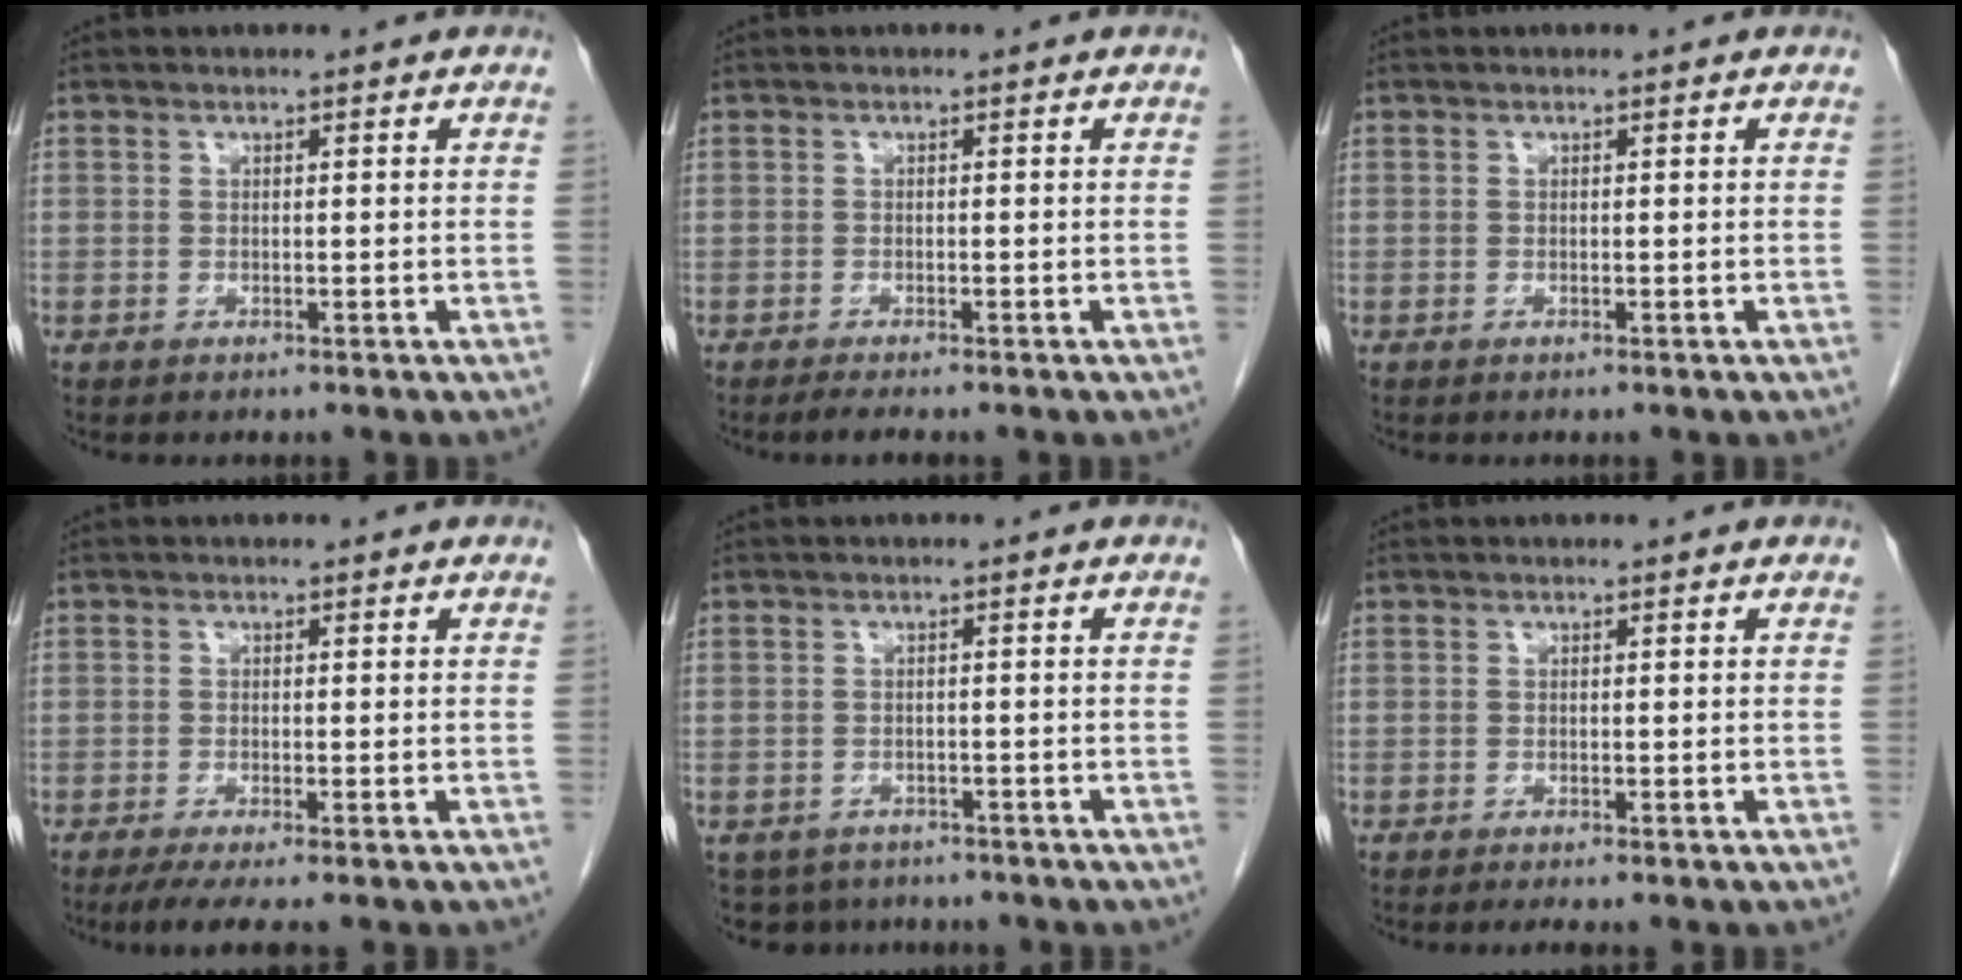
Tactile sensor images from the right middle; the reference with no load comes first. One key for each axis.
{"total": 1.8, "fx": -1.5, "fy": -0.1, "fz": 1.0, "tx": -0.024, "ty": -0.007, "tz": -0.025}
{"total": 0.0}
{"total": 3.7, "fx": -2.7, "fy": -0.1, "fz": 2.6, "tx": -0.042, "ty": -0.012, "tz": -0.048}
{"total": 5.5, "fx": -4.5, "fy": 3.1, "fz": 0.2, "tx": -0.003, "ty": 0.000, "tz": -0.062}
{"total": 0.9, "fx": -0.8, "fy": -0.2, "fz": 0.5, "tx": -0.008, "ty": -0.001, "tz": -0.012}